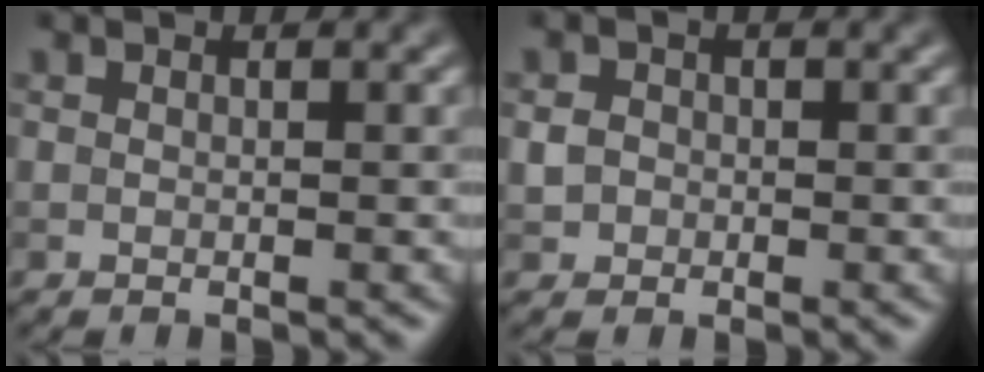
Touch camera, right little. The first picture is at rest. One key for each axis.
{"total": 1.3, "fx": -0.1, "fy": 1.2, "fz": 0.4, "tx": -0.002, "ty": -0.002, "tz": -0.005}